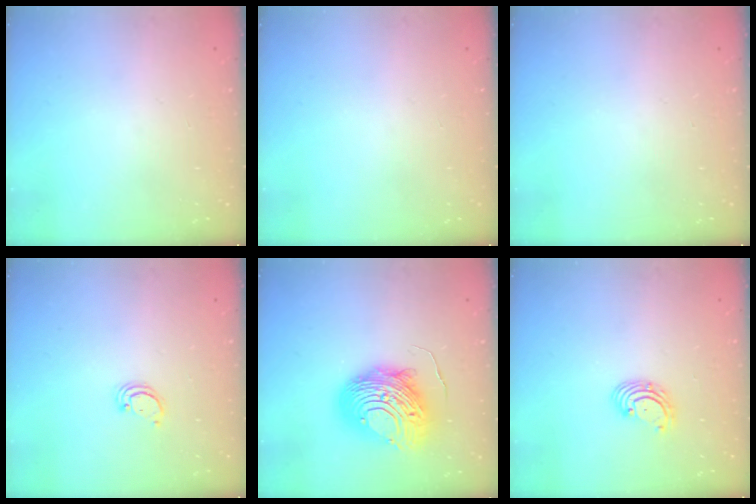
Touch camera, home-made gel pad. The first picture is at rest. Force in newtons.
{"total": 0.0}
{"total": 0.0}
{"total": 2.4, "press": 2.4, "slide": 0.2}
{"total": 14.9, "press": 14.8, "slide": 1.3}
{"total": 2.9, "press": 2.9, "slide": 0.1}